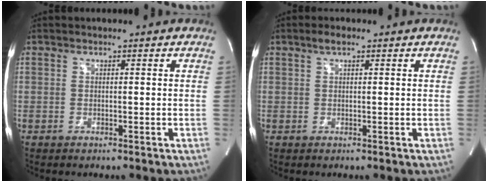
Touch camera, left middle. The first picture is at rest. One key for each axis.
{"total": 1.6, "fx": 1.0, "fy": 0.4, "fz": 1.2, "tx": -0.026, "ty": 0.009, "tz": 0.017}